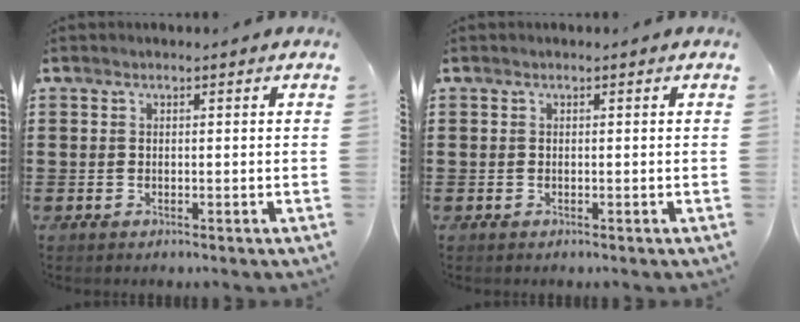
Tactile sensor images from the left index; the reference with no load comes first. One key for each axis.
{"total": 0.0}